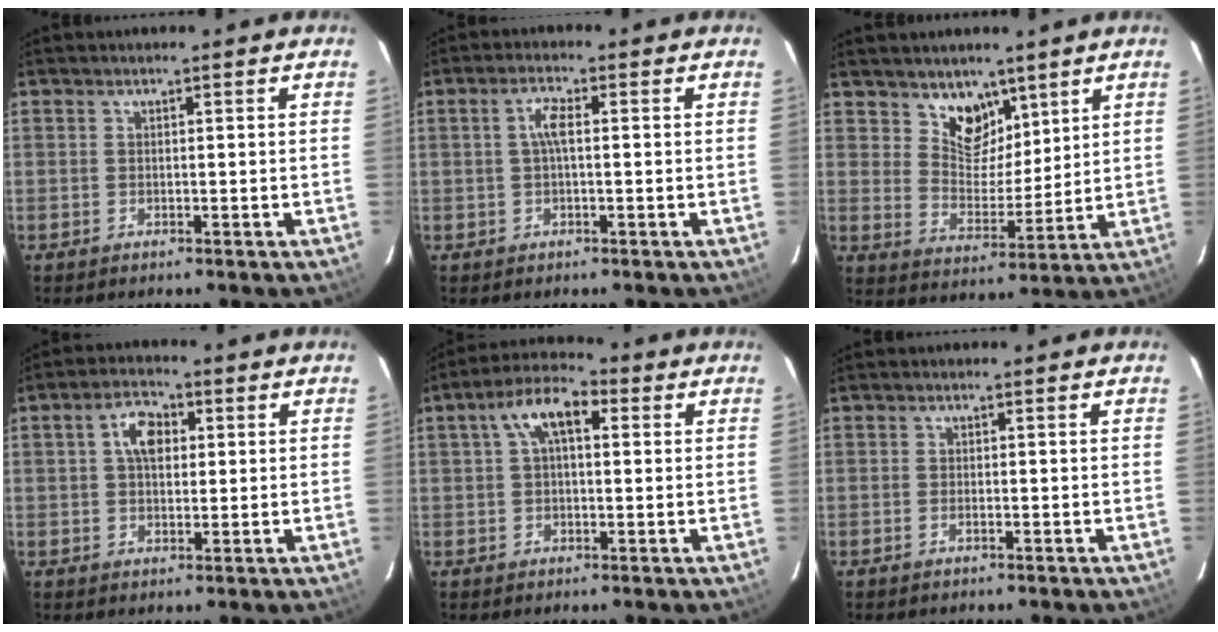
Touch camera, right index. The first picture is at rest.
{"total": 3.0, "force": [0.2, 0.9, 2.9], "torque": [-0.060, 0.008, 0.003]}
{"total": 7.9, "force": [5.6, 4.9, 2.7], "torque": [-0.033, -0.014, 0.103]}
{"total": 5.6, "force": [1.4, 3.6, 4.1], "torque": [-0.073, 0.019, 0.025]}
{"total": 8.3, "force": [2.5, 4.1, 6.7], "torque": [-0.125, 0.031, 0.039]}
{"total": 0.7, "force": [-0.3, 0.1, 0.7], "torque": [-0.014, 0.000, -0.006]}